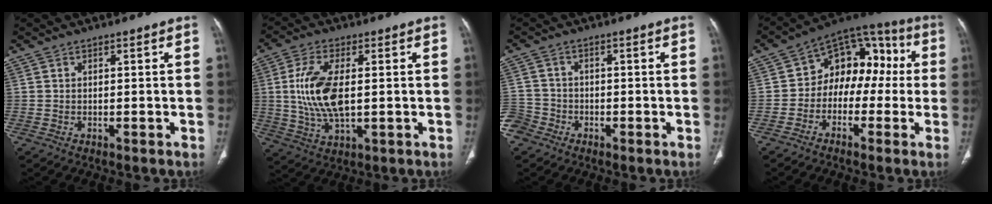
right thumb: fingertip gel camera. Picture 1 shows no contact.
{"total": 12.0, "force": [0.8, 5.6, 10.6], "torque": [-0.224, -0.005, 0.020]}
{"total": 5.3, "force": [-3.3, 4.0, 0.7], "torque": [-0.008, 0.019, -0.070]}
{"total": 13.4, "force": [-0.5, 9.6, 9.4], "torque": [-0.079, 0.053, -0.027]}